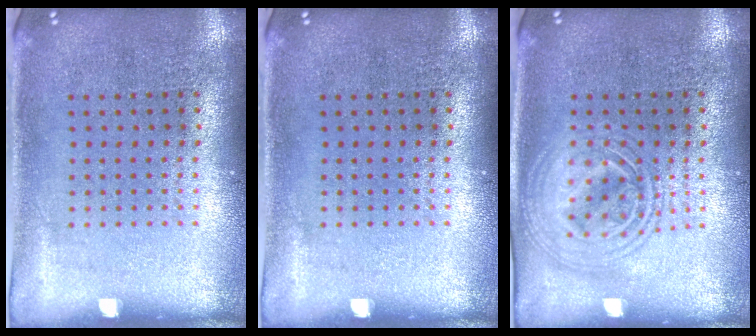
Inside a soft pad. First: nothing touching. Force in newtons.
{"total": 0.0}
{"total": 2.4, "press": 2.4, "slide": 0.2}